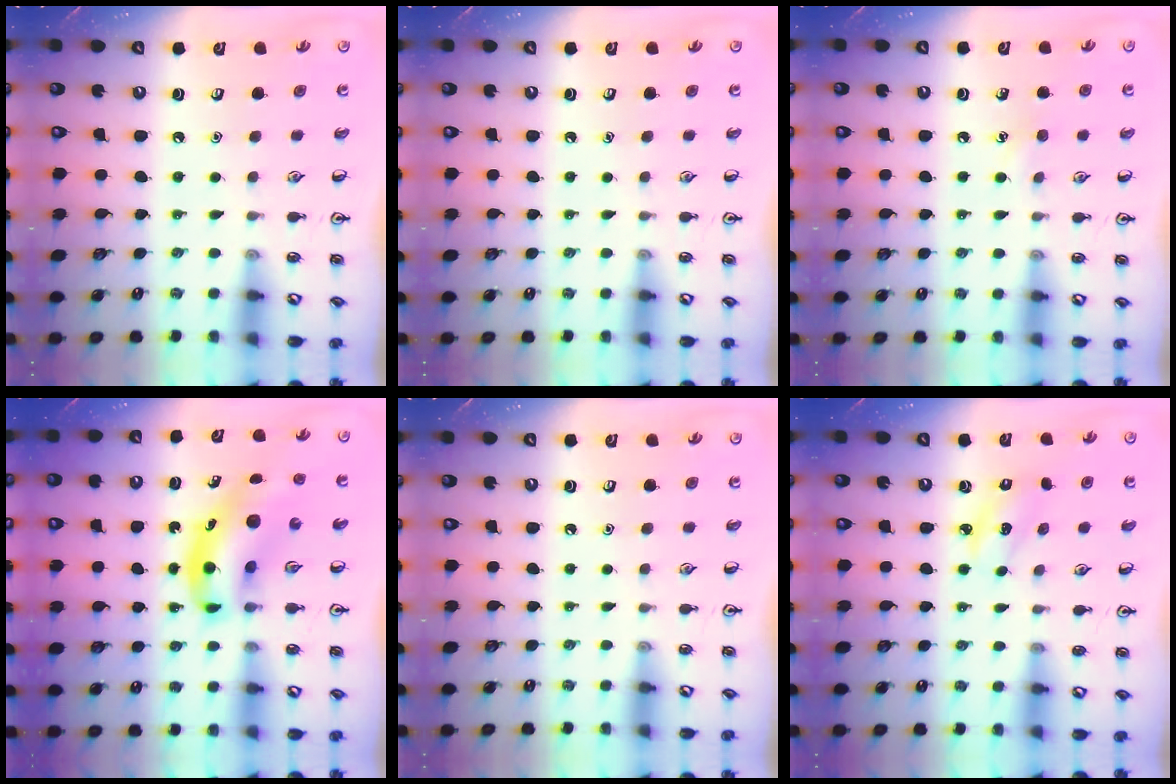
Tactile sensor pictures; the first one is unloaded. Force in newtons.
{"total": 0.0}
{"total": 5.5, "press": 5.2, "slide": 1.5}
{"total": 9.8, "press": 9.4, "slide": 2.8}
{"total": 0.0}
{"total": 2.6, "press": 2.5, "slide": 0.6}